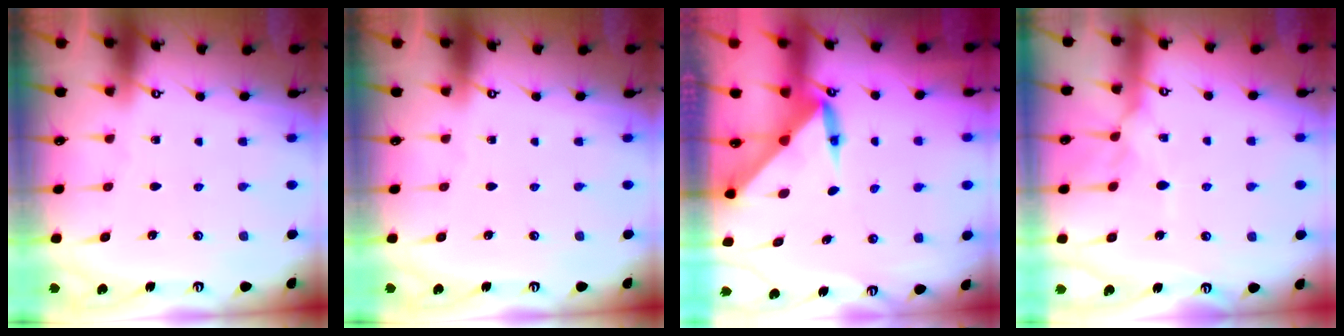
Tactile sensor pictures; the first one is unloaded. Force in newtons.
{"total": 0.0}
{"total": 3.7, "press": 3.7, "slide": 0.5}
{"total": 10.8, "press": 10.7, "slide": 0.9}